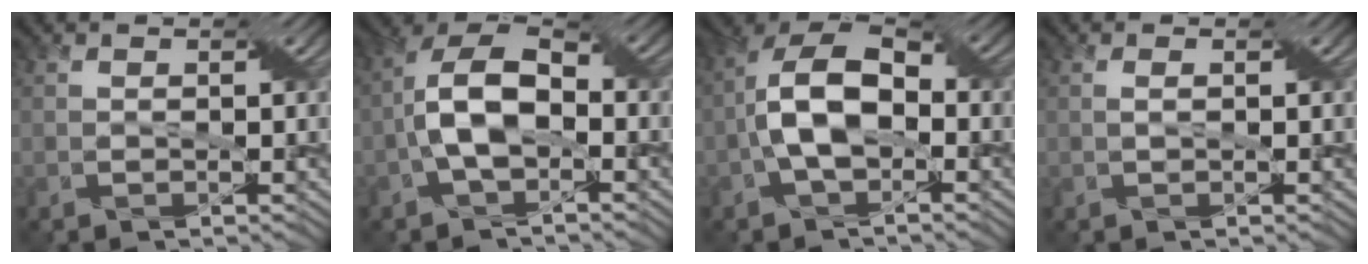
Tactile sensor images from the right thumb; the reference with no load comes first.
{"total": 8.7, "force": [-1.7, 4.6, 7.1], "torque": [-0.145, 0.019, -0.038]}
{"total": 9.6, "force": [-1.6, 5.3, 7.8], "torque": [-0.163, 0.018, -0.037]}
{"total": 0.6, "force": [0.1, 0.1, 0.6], "torque": [-0.015, 0.003, 0.002]}